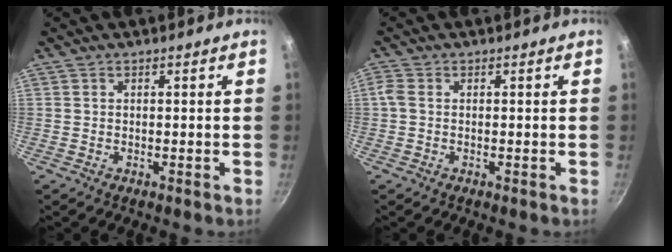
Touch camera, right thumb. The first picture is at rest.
{"total": 1.7, "force": [0.0, 1.2, 1.2], "torque": [-0.029, 0.004, -0.003]}